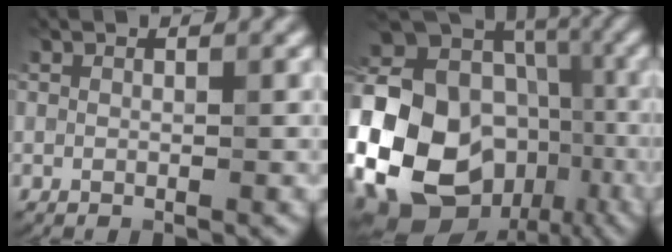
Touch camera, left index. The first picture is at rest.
{"total": 23.1, "force": [-7.0, 19.0, 11.1], "torque": [-0.213, -0.025, -0.135]}